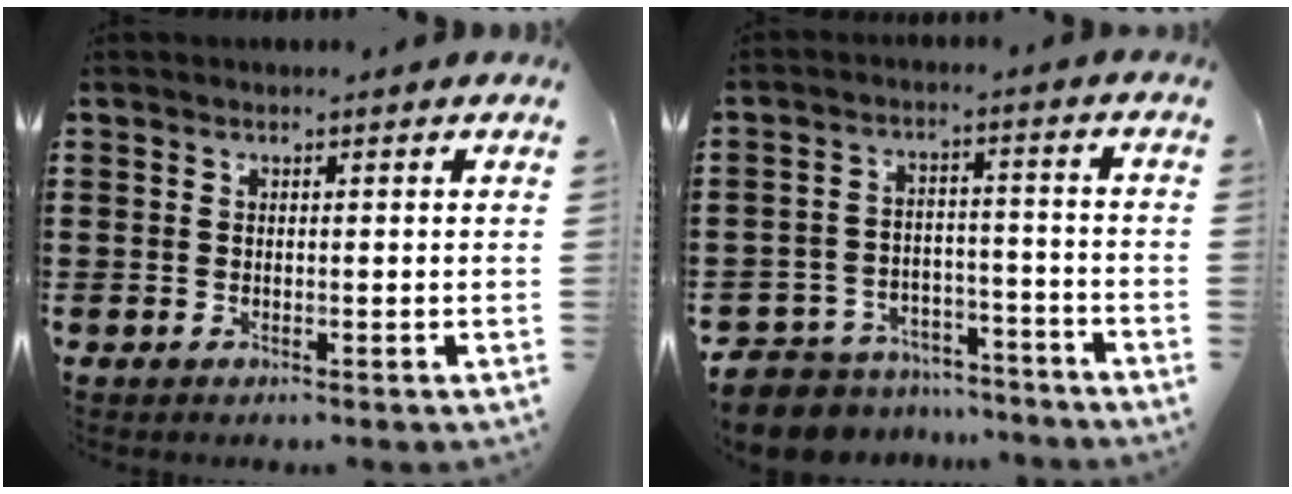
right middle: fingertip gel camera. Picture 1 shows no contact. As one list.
[{"total": 7.3, "force": [-7.2, 1.6, 0.3], "torque": [-0.020, 0.017, -0.146]}]